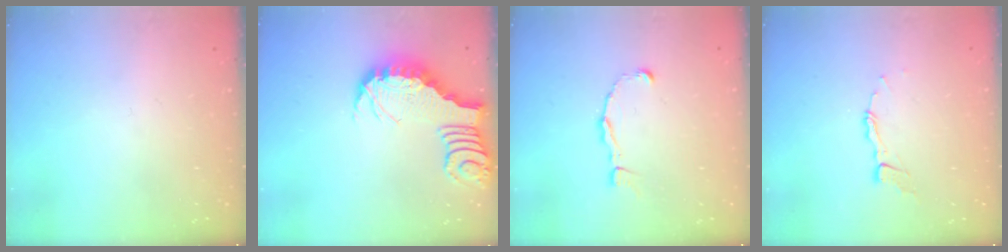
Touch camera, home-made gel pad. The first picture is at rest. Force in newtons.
{"total": 3.3, "press": 3.3, "slide": 0.5}
{"total": 2.4, "press": 2.4, "slide": 0.2}
{"total": 3.3, "press": 3.3, "slide": 0.3}